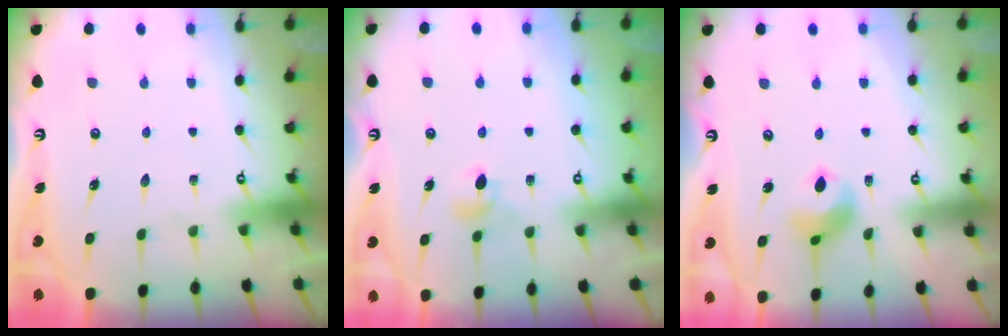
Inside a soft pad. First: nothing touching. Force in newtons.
{"total": 5.0, "press": 5.0, "slide": 0.6}
{"total": 8.3, "press": 8.2, "slide": 1.0}